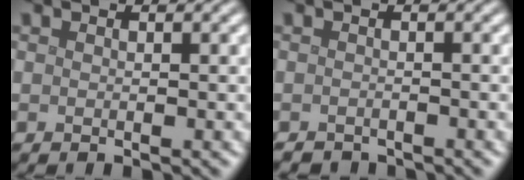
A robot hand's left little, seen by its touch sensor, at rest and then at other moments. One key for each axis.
{"total": 1.4, "fx": -1.4, "fy": 0.4, "fz": 0.0, "tx": 0.005, "ty": -0.003, "tz": -0.021}